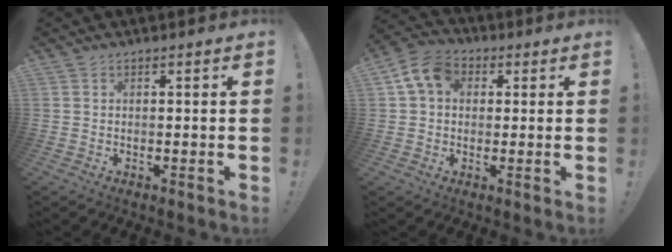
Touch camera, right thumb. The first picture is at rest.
{"total": 10.1, "force": [3.2, 7.5, 5.9], "torque": [-0.096, 0.006, 0.066]}